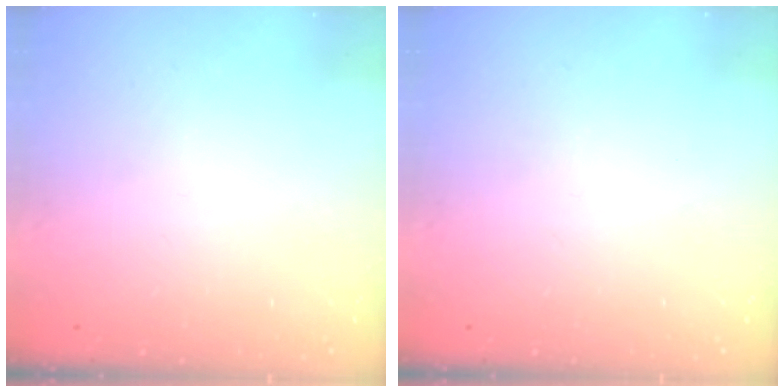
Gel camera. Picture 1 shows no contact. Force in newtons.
{"total": 0.0}